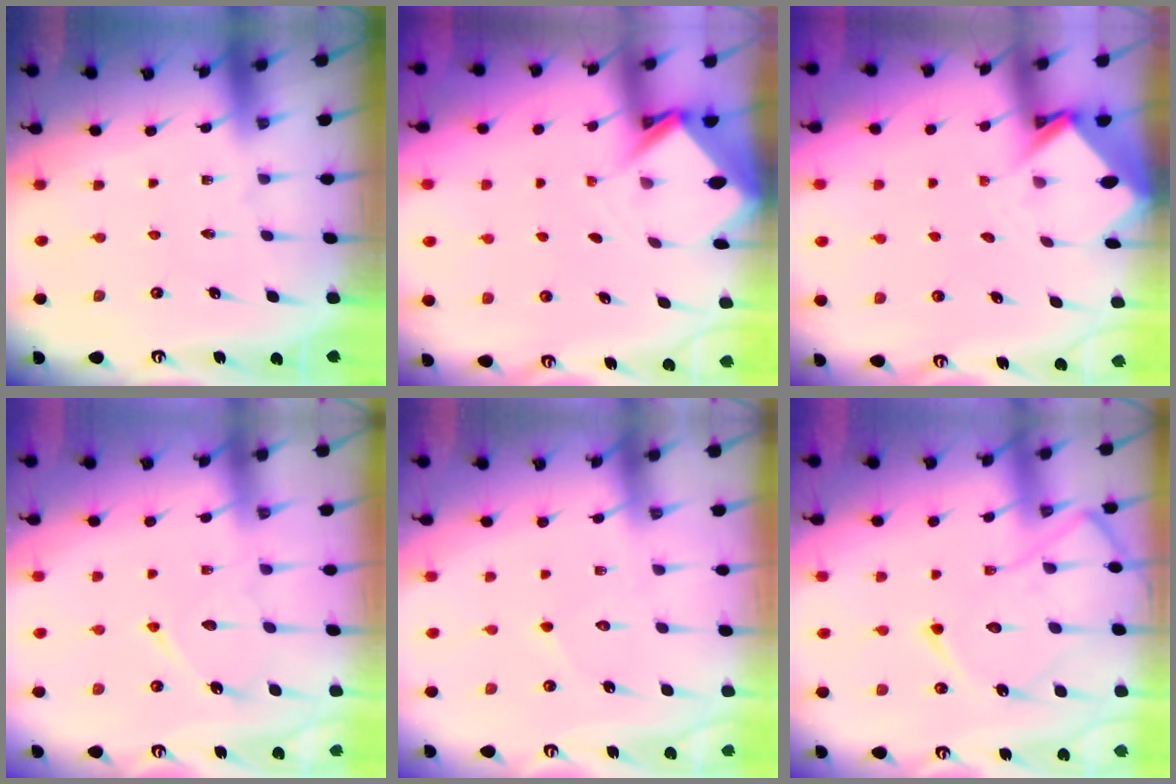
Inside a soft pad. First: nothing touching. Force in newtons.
{"total": 3.7, "press": 3.7, "slide": 0.2}
{"total": 3.3, "press": 3.3, "slide": 0.3}
{"total": 9.5, "press": 9.4, "slide": 0.9}
{"total": 5.0, "press": 5.0, "slide": 0.5}
{"total": 13.4, "press": 13.4, "slide": 0.9}